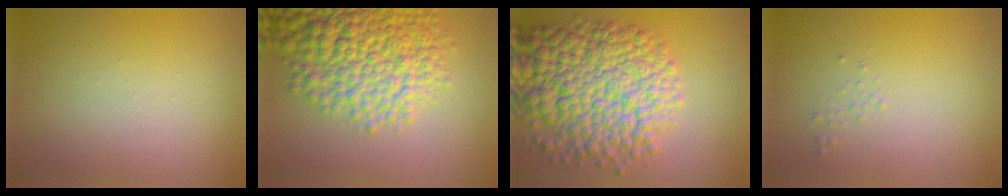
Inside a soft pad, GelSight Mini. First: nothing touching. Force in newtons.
{"total": 10.2, "press": 10.2, "slide": 0.3}
{"total": 12.4, "press": 12.4, "slide": 0.4}
{"total": 0.6, "press": 0.6, "slide": 0.1}